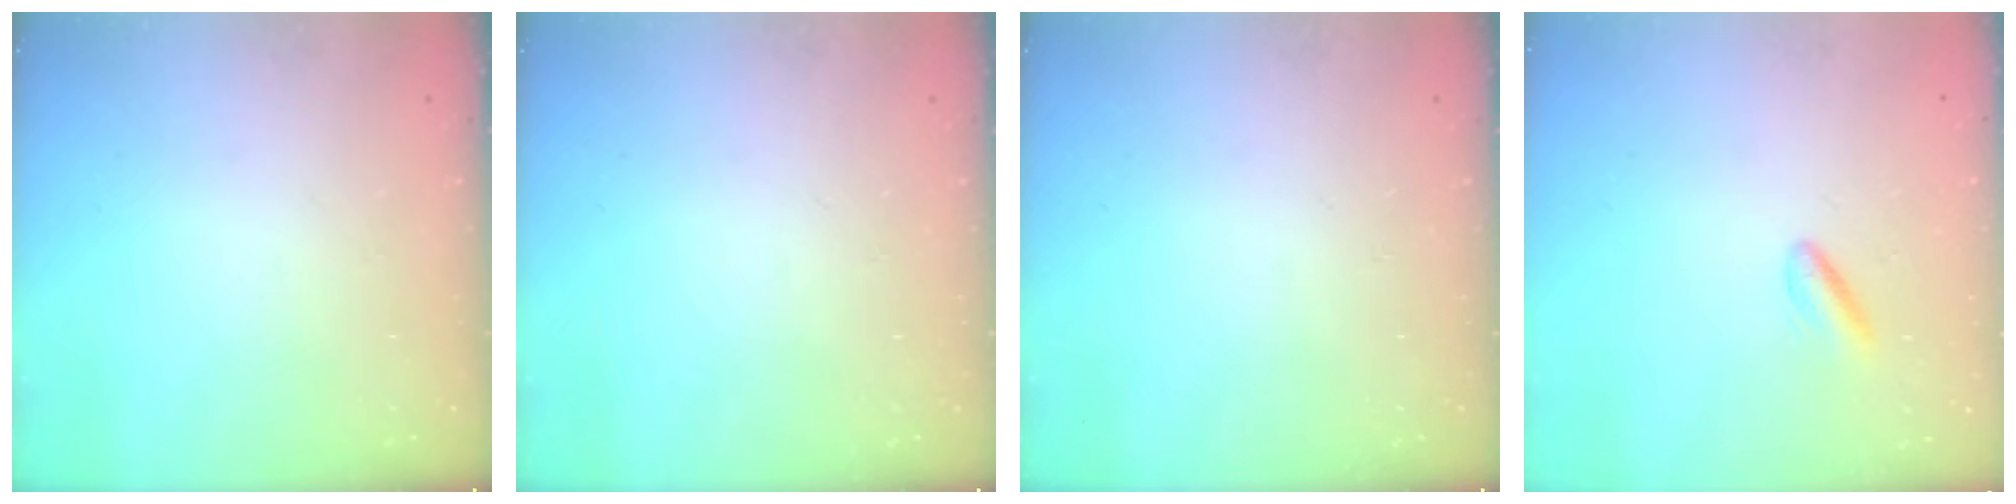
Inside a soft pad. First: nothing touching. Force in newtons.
{"total": 0.0}
{"total": 0.0}
{"total": 2.4, "press": 2.3, "slide": 0.9}